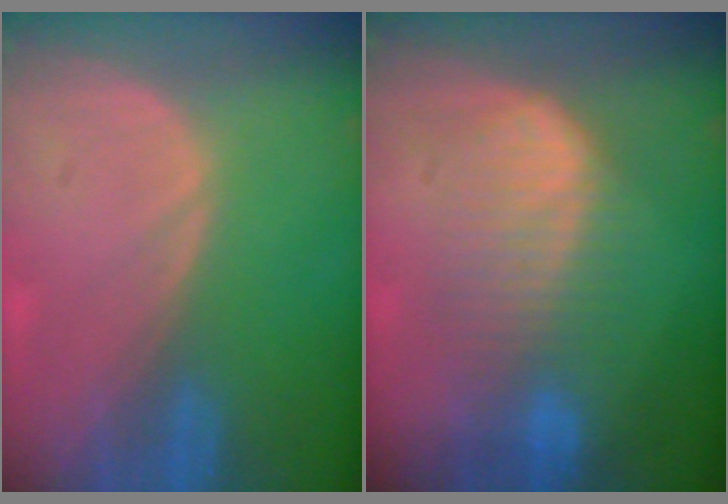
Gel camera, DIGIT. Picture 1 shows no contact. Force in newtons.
{"total": 7.3, "press": 7.3, "slide": 0.1}